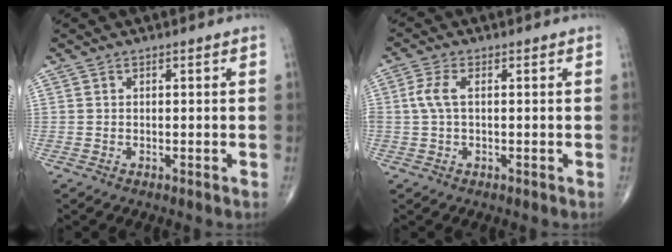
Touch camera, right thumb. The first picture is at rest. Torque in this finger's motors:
{"motor_torque": [-0.06, -0.02, 0.70, 0.22, 0.11]}